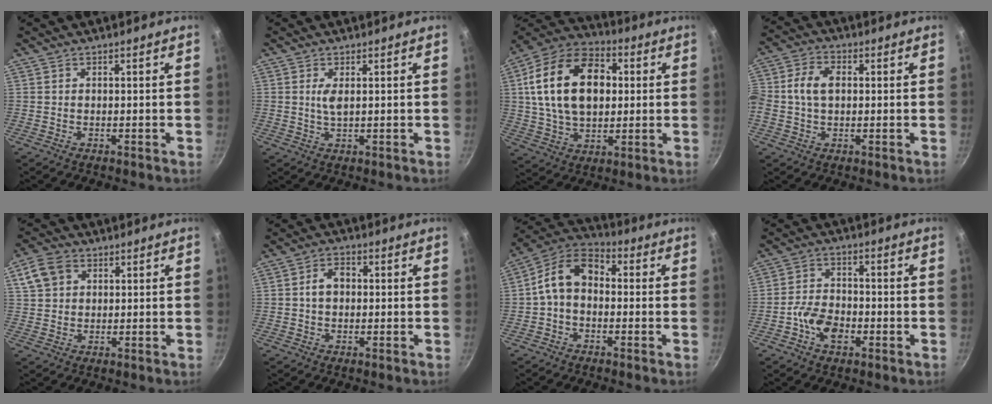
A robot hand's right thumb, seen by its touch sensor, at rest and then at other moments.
{"total": 2.4, "force": [0.6, 0.9, 2.2], "torque": [-0.041, -0.004, 0.012]}
{"total": 21.7, "force": [3.6, 14.3, 15.9], "torque": [-0.255, 0.017, 0.052]}
{"total": 7.3, "force": [0.5, 5.0, 5.3], "torque": [-0.100, 0.019, -0.005]}
{"total": 7.4, "force": [2.8, 5.7, 3.9], "torque": [-0.060, 0.005, 0.046]}
{"total": 4.7, "force": [0.3, 3.5, 3.2], "torque": [-0.038, 0.015, -0.001]}
{"total": 10.6, "force": [0.1, 7.4, 7.5], "torque": [-0.117, 0.041, -0.023]}
{"total": 7.4, "force": [-2.7, 4.8, 5.0], "torque": [-0.081, 0.024, -0.055]}